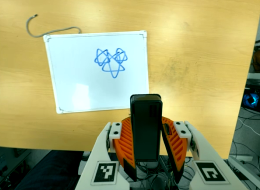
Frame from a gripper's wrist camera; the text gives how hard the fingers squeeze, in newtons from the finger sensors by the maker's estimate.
{"total": 5.9, "left": 5.3, "right": 6.5}